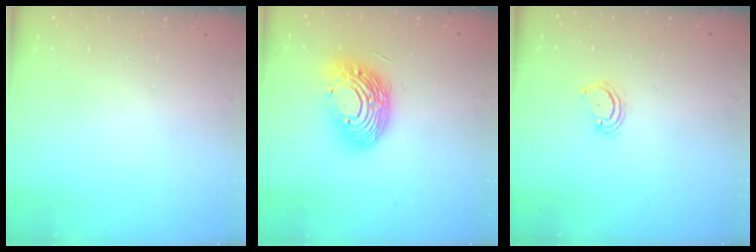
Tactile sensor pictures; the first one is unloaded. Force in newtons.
{"total": 16.9, "press": 16.8, "slide": 1.6}
{"total": 3.1, "press": 3.1, "slide": 0.5}